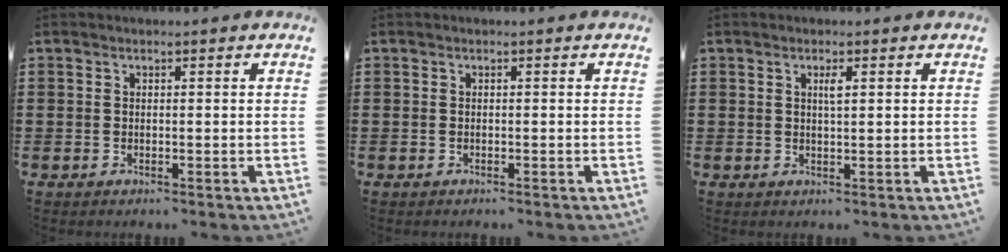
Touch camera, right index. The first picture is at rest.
{"total": 0.0}
{"total": 1.5, "force": [0.5, 0.2, 1.4], "torque": [-0.026, 0.003, 0.007]}